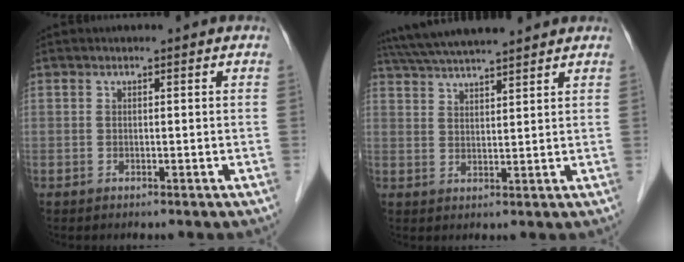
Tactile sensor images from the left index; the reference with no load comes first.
{"total": 11.6, "force": [10.4, 0.7, 5.0], "torque": [-0.093, 0.034, 0.169]}